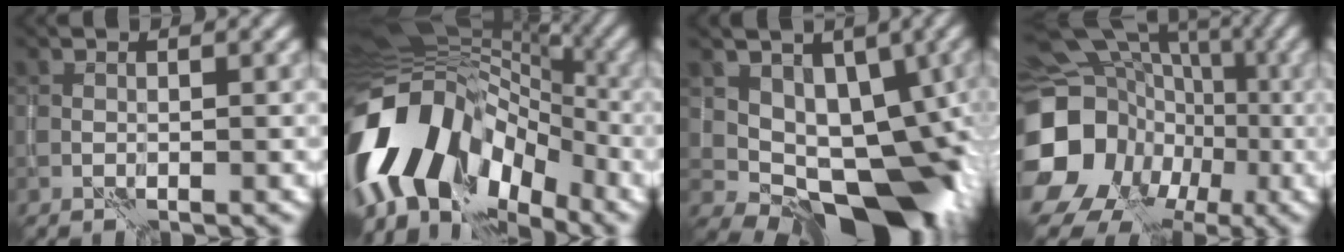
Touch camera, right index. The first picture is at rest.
{"total": 14.9, "force": [-5.3, 9.5, 10.2], "torque": [-0.209, 0.003, -0.102]}
{"total": 10.6, "force": [0.4, 6.7, 8.2], "torque": [-0.090, -0.014, 0.005]}
{"total": 18.0, "force": [-2.9, 16.2, 7.2], "torque": [-0.152, -0.013, -0.077]}